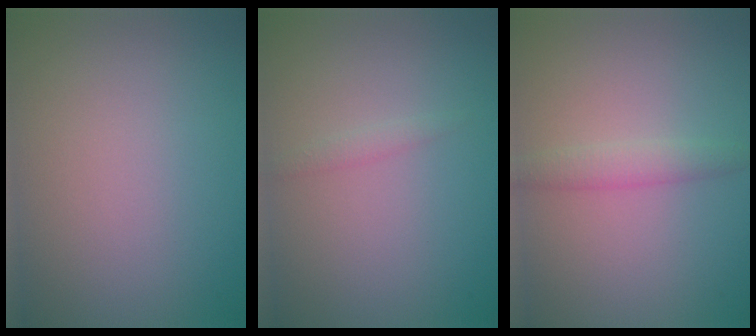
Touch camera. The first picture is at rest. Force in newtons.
{"total": 0.7, "press": 0.7, "slide": 0.1}
{"total": 1.8, "press": 1.8, "slide": 0.1}